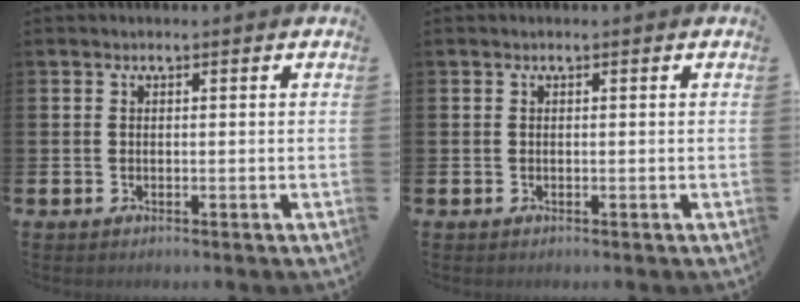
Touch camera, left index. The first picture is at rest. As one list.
[{"total": 0.0}]